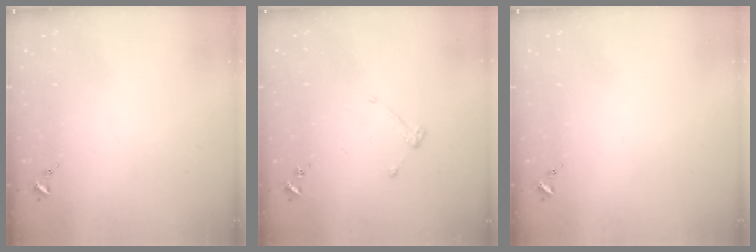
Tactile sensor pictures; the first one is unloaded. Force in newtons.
{"total": 3.1, "press": 3.0, "slide": 0.5}
{"total": 0.0}